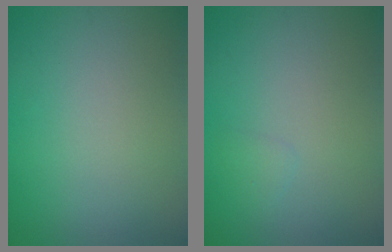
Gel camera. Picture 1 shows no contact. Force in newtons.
{"total": 0.6, "press": 0.6, "slide": 0.0}